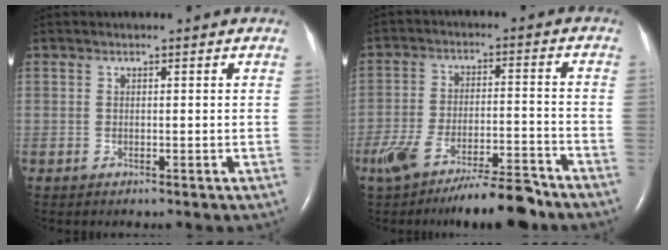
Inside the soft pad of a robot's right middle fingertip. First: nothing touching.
{"total": 12.7, "force": [-10.3, 2.1, 7.1], "torque": [-0.126, -0.010, -0.170]}